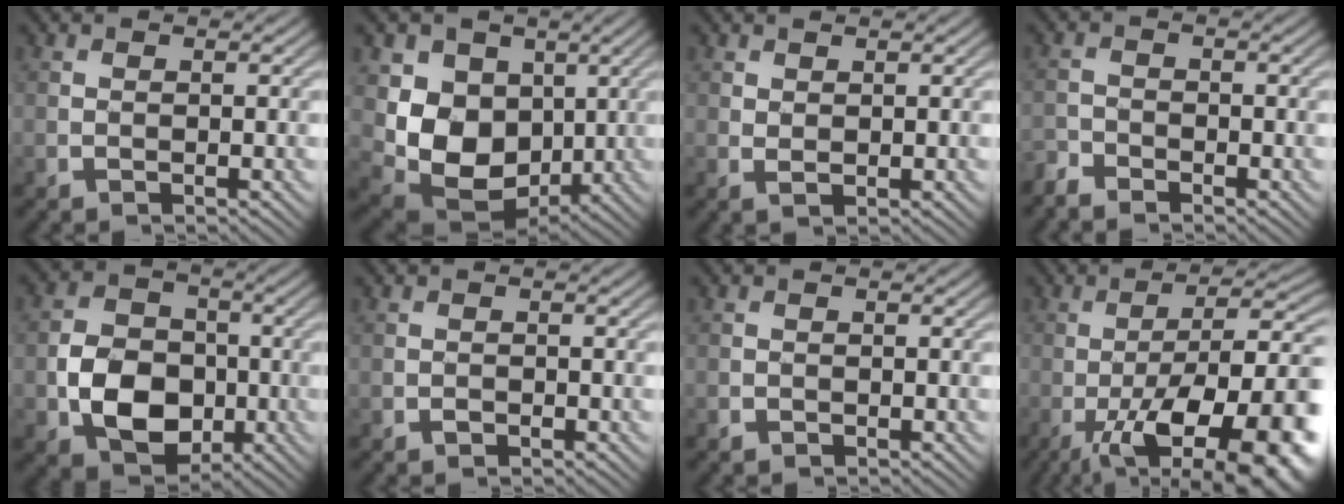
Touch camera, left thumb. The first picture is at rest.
{"total": 10.5, "force": [1.0, 8.3, 6.4], "torque": [-0.145, -0.026, 0.021]}
{"total": 1.0, "force": [0.7, 0.4, 0.5], "torque": [-0.014, -0.003, 0.018]}
{"total": 2.3, "force": [-2.1, 0.6, 0.4], "torque": [-0.009, -0.006, -0.054]}
{"total": 8.8, "force": [-2.2, 6.8, 5.2], "torque": [-0.102, -0.010, -0.048]}
{"total": 0.7, "force": [-0.5, 0.5, 0.3], "torque": [-0.004, -0.002, -0.009]}
{"total": 0.7, "force": [-0.4, 0.5, 0.1], "torque": [-0.002, -0.005, -0.008]}
{"total": 18.0, "force": [-6.9, 6.2, 15.4], "torque": [-0.236, -0.005, -0.104]}